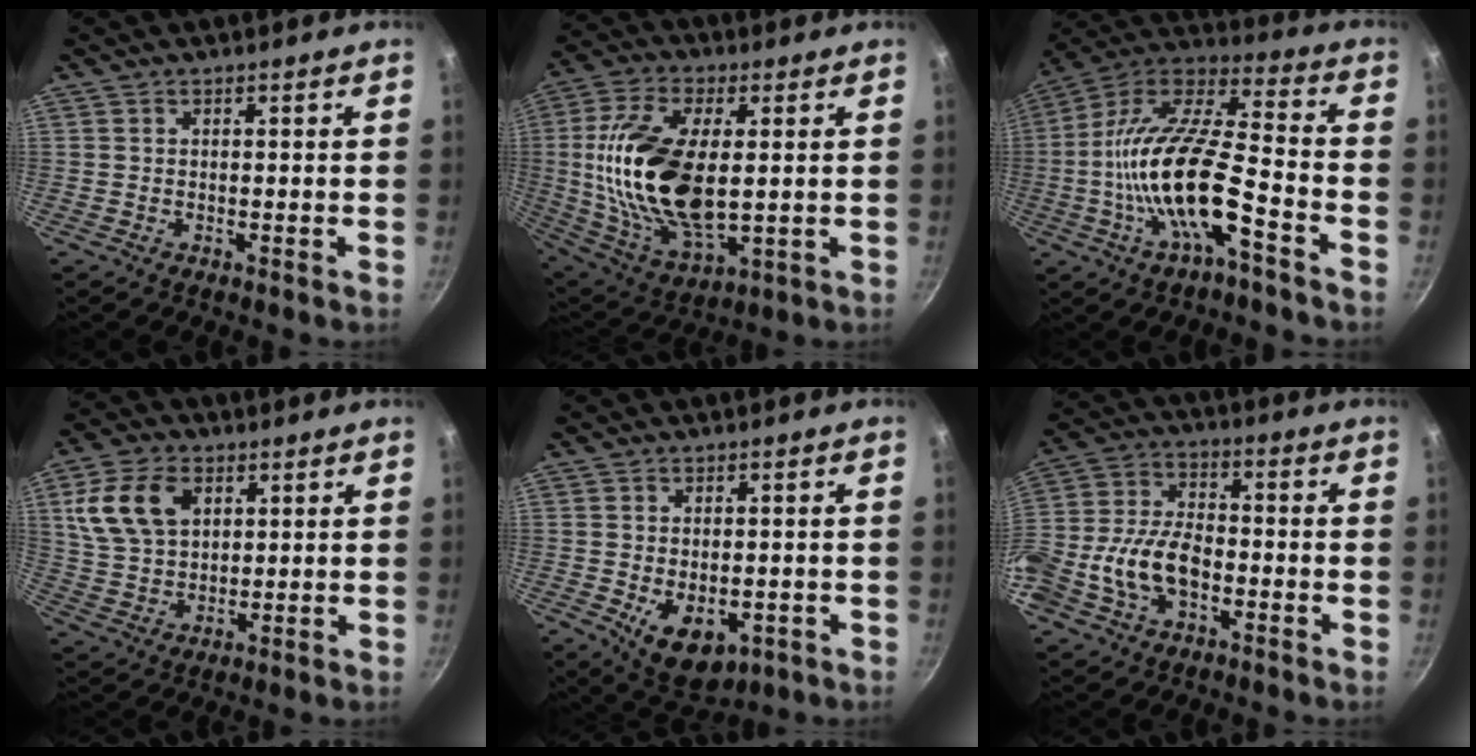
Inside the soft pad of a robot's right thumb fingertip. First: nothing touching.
{"total": 22.0, "force": [1.7, 11.1, 18.9], "torque": [-0.369, -0.004, 0.035]}
{"total": 20.1, "force": [-6.7, 6.7, 17.7], "torque": [-0.328, 0.046, -0.138]}
{"total": 12.6, "force": [4.3, 8.6, 8.1], "torque": [-0.137, -0.003, 0.085]}
{"total": 9.2, "force": [-2.4, 5.8, 6.7], "torque": [-0.077, -0.007, -0.017]}
{"total": 13.8, "force": [-3.8, 8.7, 10.0], "torque": [-0.182, 0.040, -0.081]}